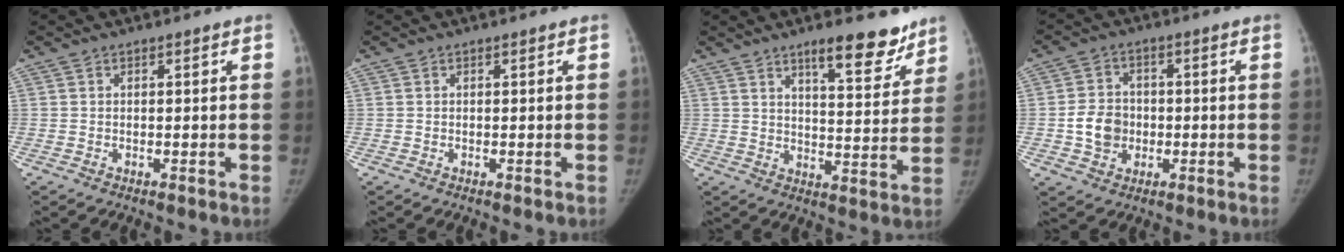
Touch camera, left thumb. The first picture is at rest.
{"total": 0.0}
{"total": 11.3, "force": [8.2, 3.3, 7.1], "torque": [-0.062, -0.058, 0.119]}
{"total": 6.9, "force": [-1.1, 6.0, 3.4], "torque": [-0.036, 0.009, -0.023]}